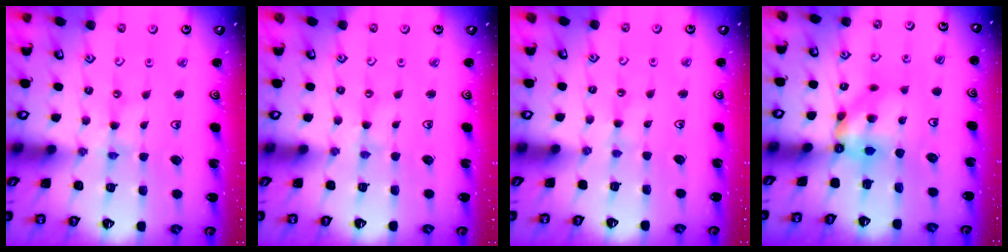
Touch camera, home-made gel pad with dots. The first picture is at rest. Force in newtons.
{"total": 1.3, "press": 1.3, "slide": 0.3}
{"total": 1.4, "press": 1.4, "slide": 0.2}
{"total": 6.9, "press": 6.9, "slide": 0.4}